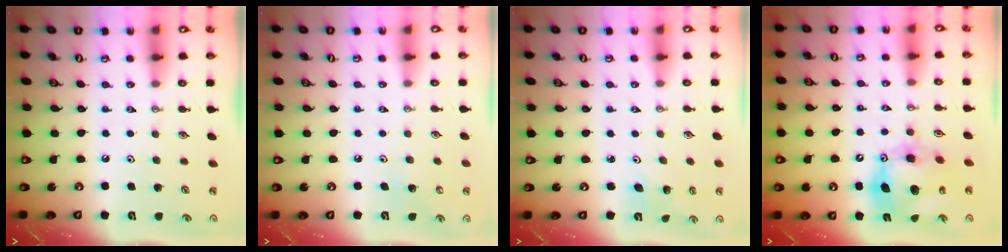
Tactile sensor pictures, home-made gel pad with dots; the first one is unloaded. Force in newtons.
{"total": 5.0, "press": 5.0, "slide": 0.5}
{"total": 3.2, "press": 3.0, "slide": 1.2}
{"total": 14.9, "press": 14.8, "slide": 1.5}